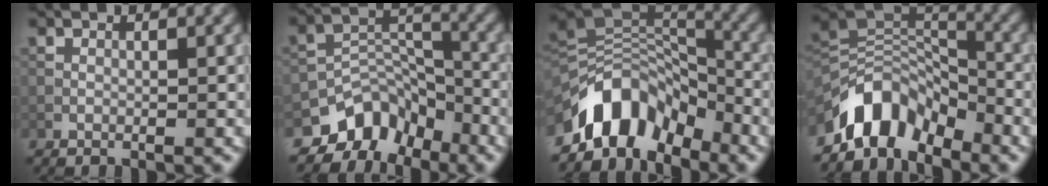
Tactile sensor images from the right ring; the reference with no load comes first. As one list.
[{"total": 6.5, "force": [-4.9, 3.7, 2.0], "torque": [-0.017, -0.005, -0.091]}, {"total": 8.6, "force": [-6.0, 4.4, 4.4], "torque": [-0.053, 0.006, -0.118]}, {"total": 6.9, "force": [-5.3, 3.4, 3.0], "torque": [-0.033, -0.001, -0.107]}]